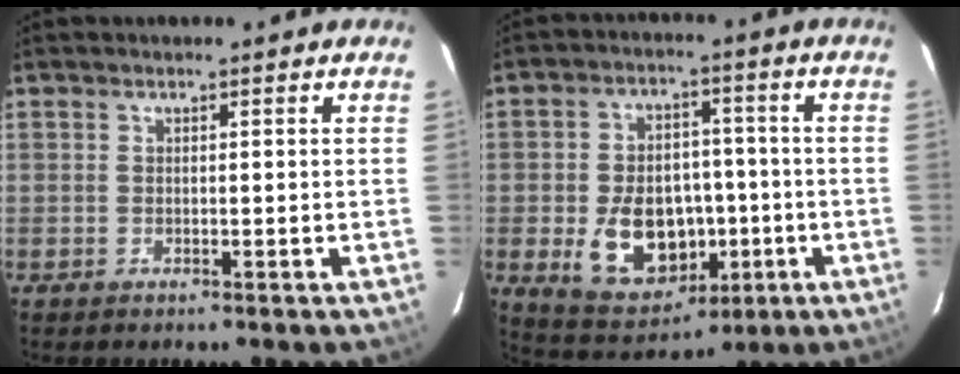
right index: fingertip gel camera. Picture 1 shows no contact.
{"total": 14.8, "force": [-3.5, 10.8, 9.6], "torque": [-0.196, 0.007, -0.029]}